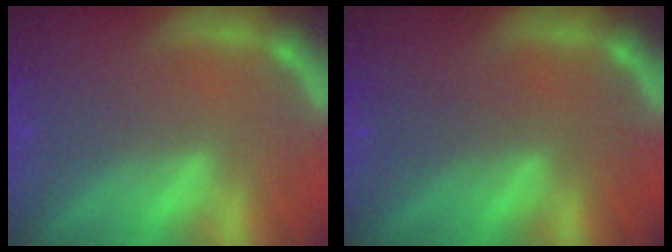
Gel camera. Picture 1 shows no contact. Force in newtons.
{"total": 0.0}